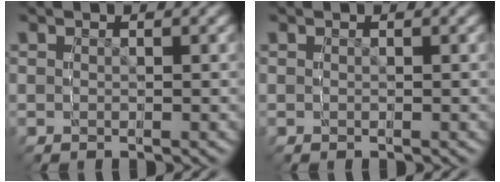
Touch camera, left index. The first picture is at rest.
{"total": 0.0}